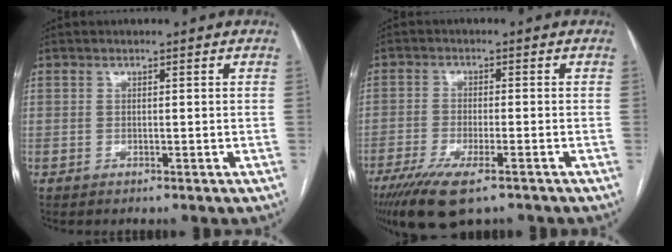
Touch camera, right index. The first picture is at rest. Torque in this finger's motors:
{"motor_torque": [1.74, -0.40, 0.62, 0.15]}